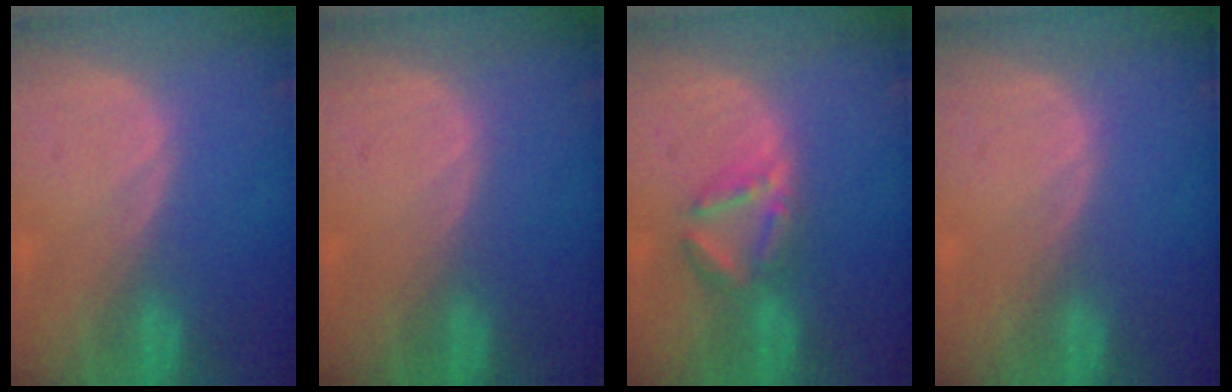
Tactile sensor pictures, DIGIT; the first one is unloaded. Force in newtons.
{"total": 0.0}
{"total": 5.0, "press": 5.0, "slide": 0.5}
{"total": 0.0}